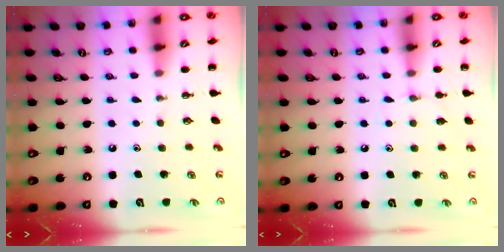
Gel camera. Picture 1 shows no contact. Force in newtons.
{"total": 4.6, "press": 4.4, "slide": 1.5}